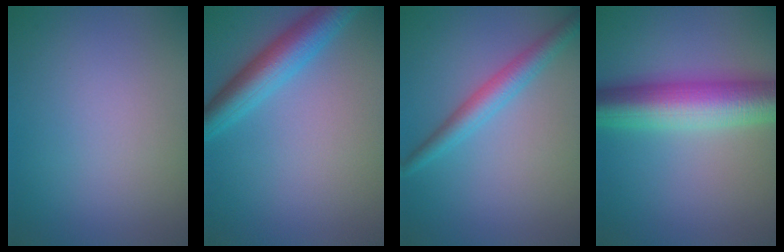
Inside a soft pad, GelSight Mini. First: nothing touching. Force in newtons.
{"total": 4.8, "press": 4.8, "slide": 0.2}
{"total": 3.0, "press": 3.0, "slide": 0.1}
{"total": 8.8, "press": 8.8, "slide": 0.2}